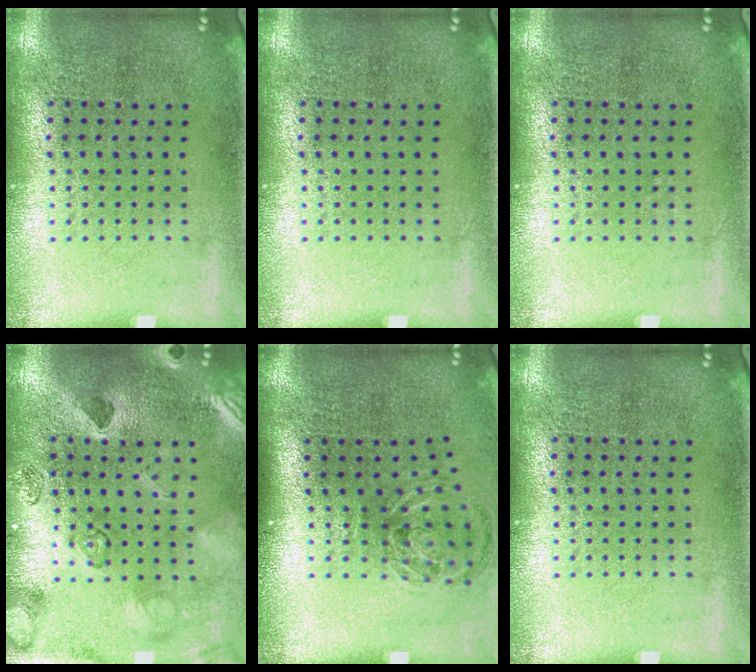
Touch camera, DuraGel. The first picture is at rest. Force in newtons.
{"total": 0.0}
{"total": 0.0}
{"total": 2.4, "press": 2.4, "slide": 0.4}
{"total": 1.2, "press": 1.0, "slide": 0.6}
{"total": 0.0}